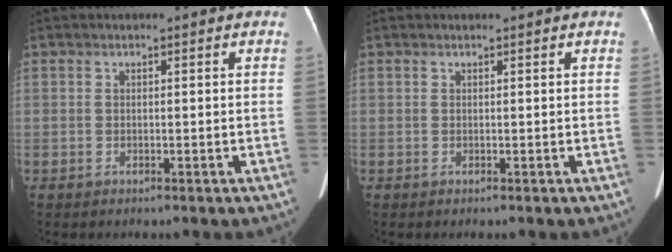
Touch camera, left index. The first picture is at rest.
{"total": 0.0}